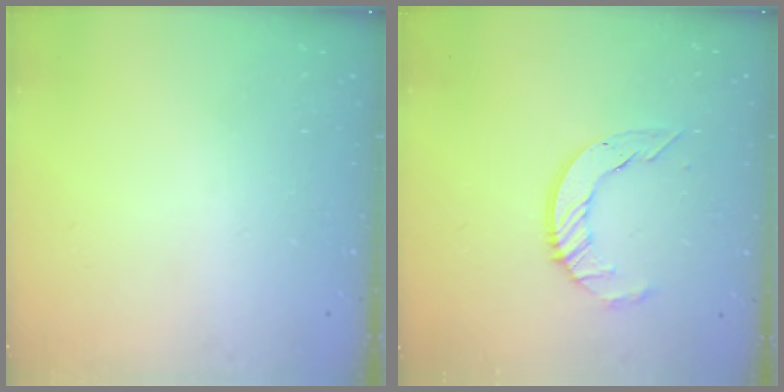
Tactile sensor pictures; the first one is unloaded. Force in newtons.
{"total": 9.3, "press": 9.3, "slide": 0.9}